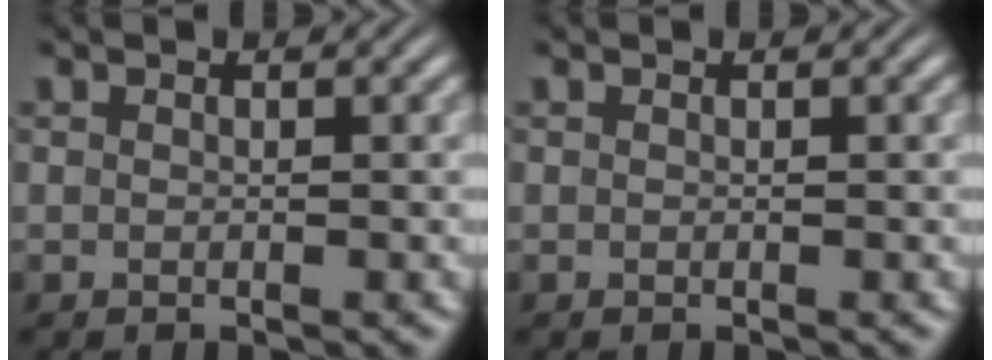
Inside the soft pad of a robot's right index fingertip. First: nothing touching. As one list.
[{"total": 0.0}]